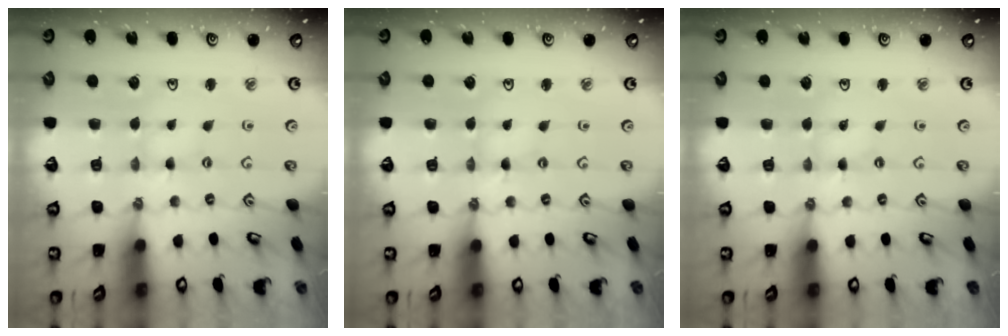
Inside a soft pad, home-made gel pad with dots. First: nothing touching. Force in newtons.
{"total": 0.0}
{"total": 0.8, "press": 0.7, "slide": 0.2}